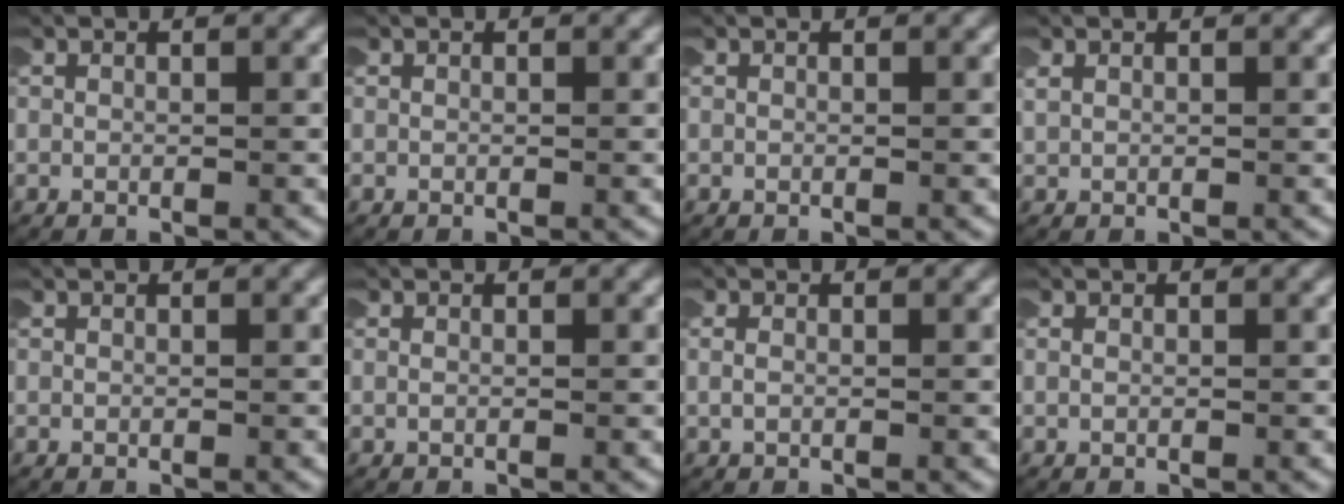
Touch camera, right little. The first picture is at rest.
{"total": 0.0}
{"total": 0.0}
{"total": 0.8, "force": [0.4, 0.5, 0.4], "torque": [-0.012, 0.004, 0.009]}
{"total": 0.0}
{"total": 0.0}
{"total": 0.7, "force": [0.0, 0.5, 0.5], "torque": [-0.015, 0.003, -0.002]}
{"total": 0.0}